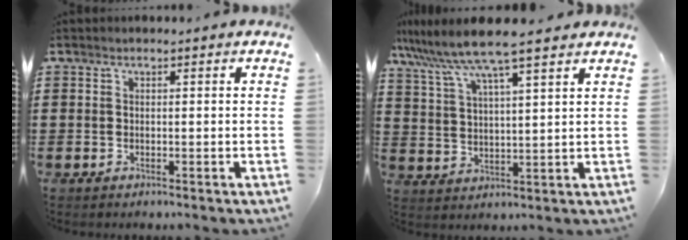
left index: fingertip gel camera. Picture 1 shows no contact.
{"total": 8.0, "force": [6.7, -0.1, 4.4], "torque": [-0.109, -0.030, 0.115]}